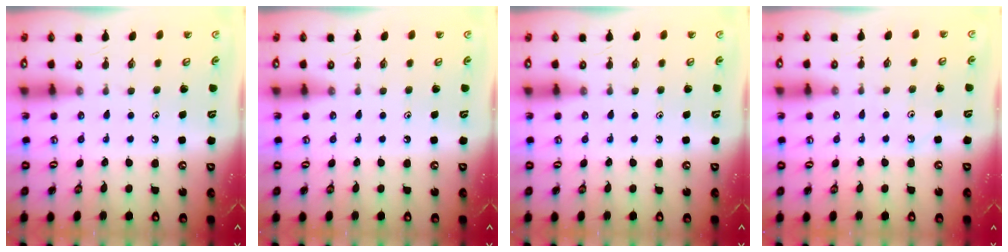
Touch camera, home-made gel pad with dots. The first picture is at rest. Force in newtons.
{"total": 0.0}
{"total": 0.0}
{"total": 3.0, "press": 2.9, "slide": 0.4}